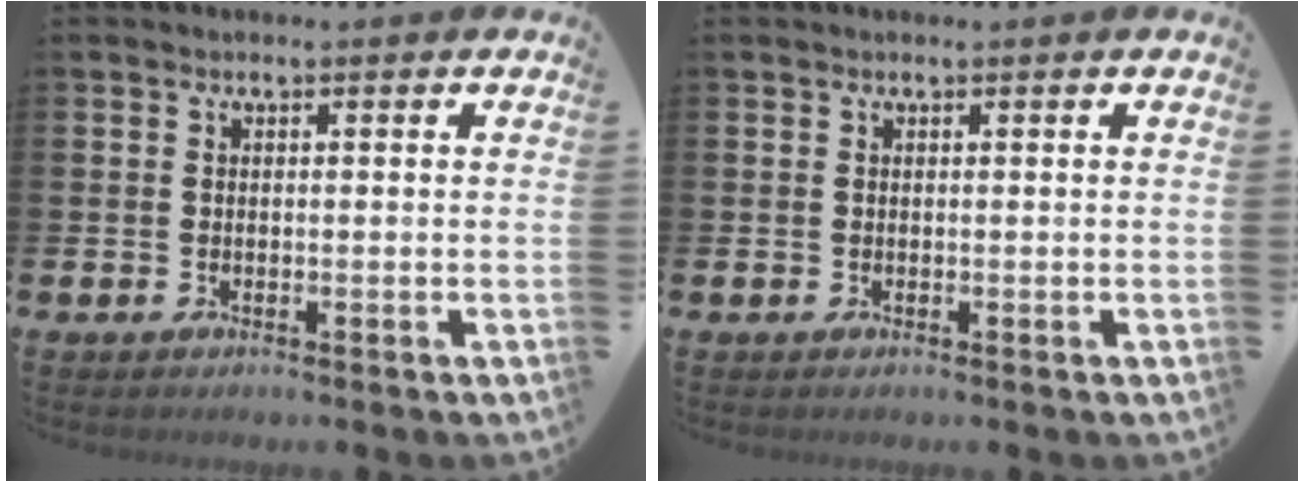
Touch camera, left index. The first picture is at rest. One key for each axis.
{"total": 0.0}